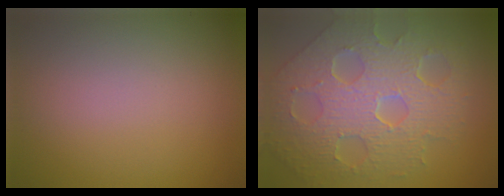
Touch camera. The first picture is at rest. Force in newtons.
{"total": 8.7, "press": 6.1, "slide": 6.1}